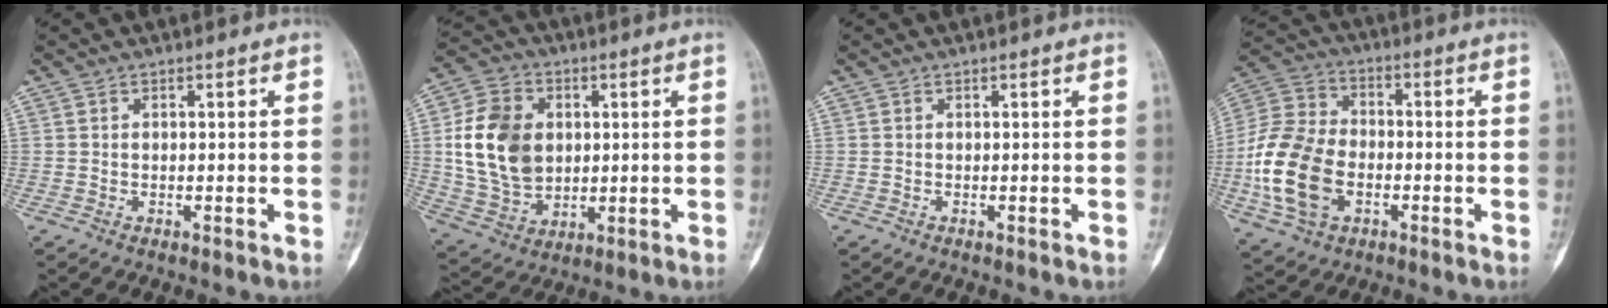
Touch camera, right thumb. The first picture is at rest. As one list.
[{"total": 15.8, "force": [2.0, 12.1, 10.1], "torque": [-0.162, 0.000, 0.044]}, {"total": 0.0}, {"total": 16.8, "force": [-3.9, 11.4, 11.8], "torque": [-0.233, 0.017, -0.076]}]